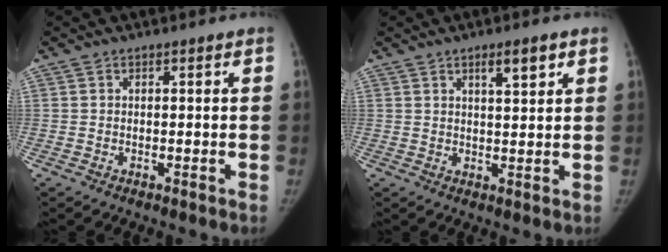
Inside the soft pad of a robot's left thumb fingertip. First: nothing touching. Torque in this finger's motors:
{"motor_torque": [0.19, -0.05, 0.67, -0.81, 0.14]}